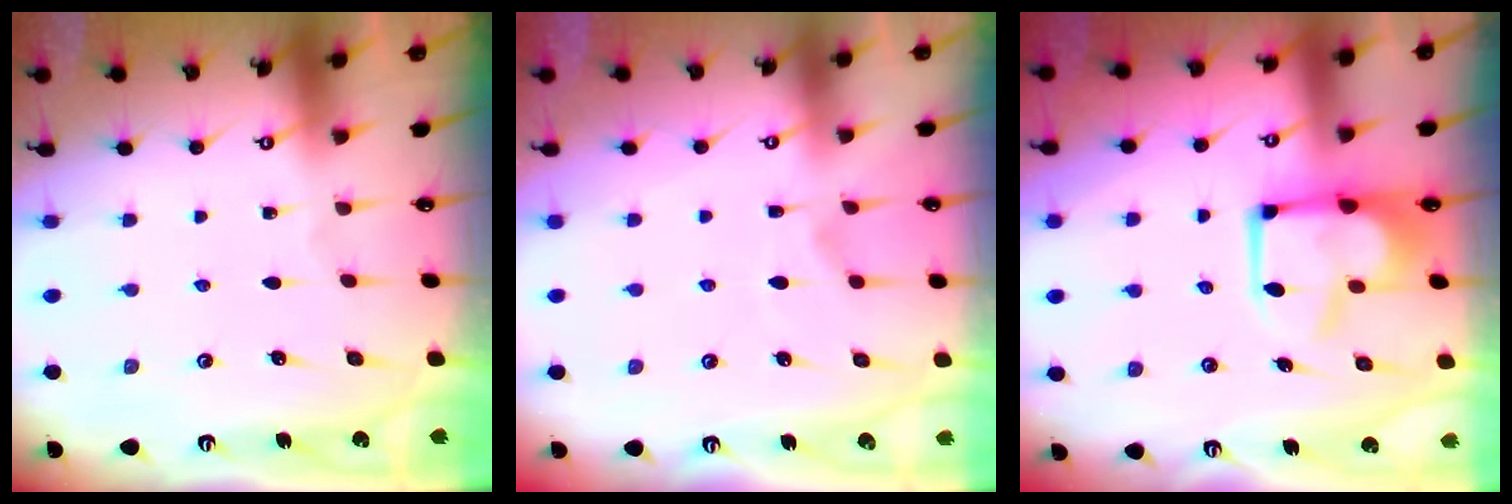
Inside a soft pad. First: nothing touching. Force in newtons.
{"total": 6.0, "press": 5.8, "slide": 1.3}
{"total": 2.1, "press": 2.0, "slide": 0.8}